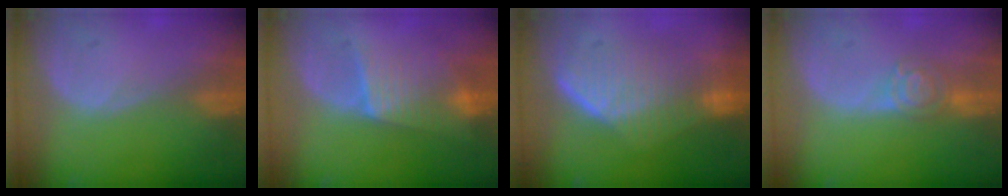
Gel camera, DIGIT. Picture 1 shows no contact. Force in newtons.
{"total": 6.3, "press": 6.3, "slide": 0.8}
{"total": 7.8, "press": 7.7, "slide": 0.6}
{"total": 5.0, "press": 4.3, "slide": 2.5}